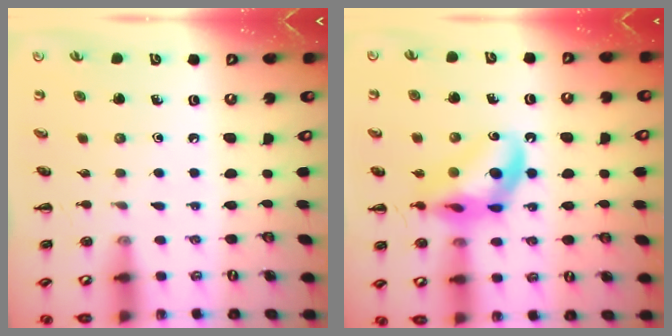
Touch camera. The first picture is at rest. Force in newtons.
{"total": 12.9, "press": 12.4, "slide": 3.4}